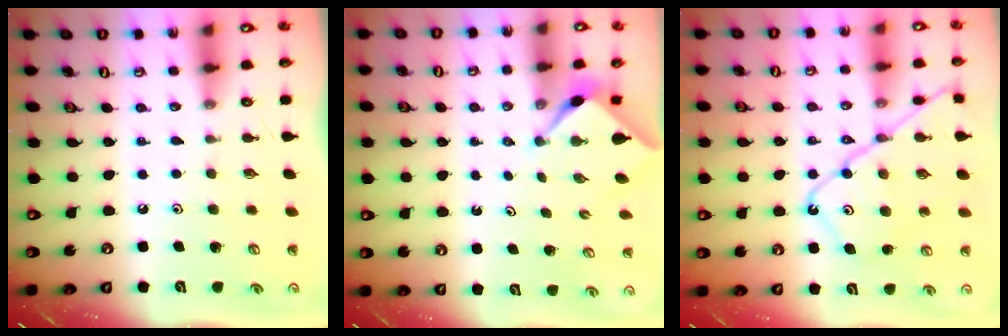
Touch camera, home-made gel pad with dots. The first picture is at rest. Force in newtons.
{"total": 2.4, "press": 2.3, "slide": 0.3}
{"total": 15.1, "press": 15.0, "slide": 1.5}